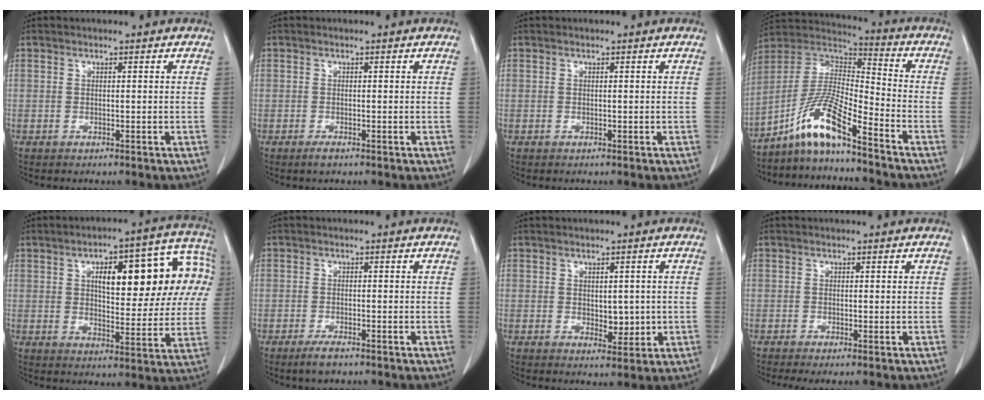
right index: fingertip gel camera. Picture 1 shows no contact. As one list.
[{"total": 1.1, "force": [-0.7, 0.5, 0.7], "torque": [-0.012, -0.002, -0.011]}, {"total": 0.0}, {"total": 11.0, "force": [-7.8, 0.6, 7.7], "torque": [-0.164, 0.010, -0.148]}, {"total": 19.4, "force": [4.8, 6.6, 17.6], "torque": [-0.239, 0.046, 0.065]}, {"total": 2.6, "force": [-1.9, 0.9, 1.6], "torque": [-0.034, -0.003, -0.031]}, {"total": 3.4, "force": [0.1, 2.0, 2.7], "torque": [-0.029, -0.003, 0.013]}, {"total": 1.5, "force": [-0.7, 0.3, 1.3], "torque": [-0.026, -0.006, -0.012]}]